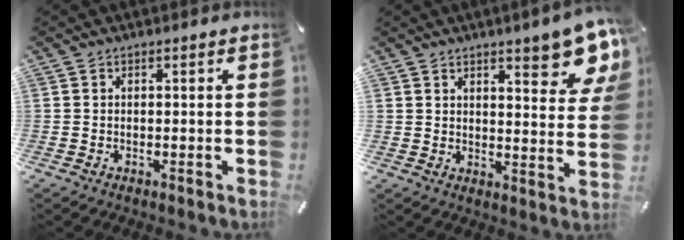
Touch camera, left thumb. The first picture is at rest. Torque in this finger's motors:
{"motor_torque": [2.04, 1.02, 0.04, -0.46, 0.03]}